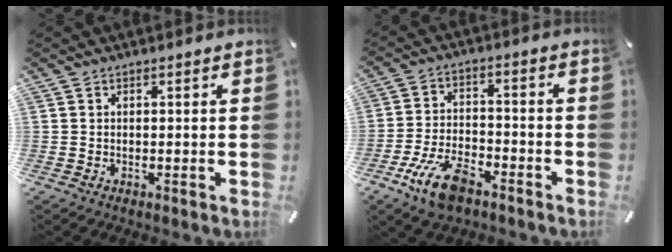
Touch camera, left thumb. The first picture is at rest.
{"total": 11.8, "force": [-7.0, 5.6, 7.7], "torque": [-0.158, 0.031, -0.130]}